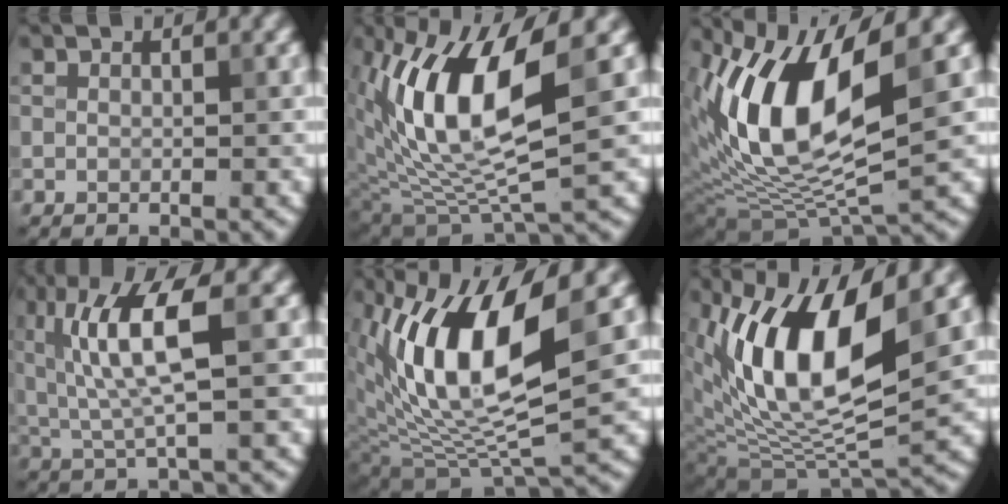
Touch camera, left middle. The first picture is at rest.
{"total": 10.3, "force": [2.5, 3.7, 9.3], "torque": [-0.187, -0.007, 0.047]}
{"total": 12.5, "force": [3.2, 5.2, 10.9], "torque": [-0.214, 0.000, 0.060]}
{"total": 6.2, "force": [1.4, 1.2, 6.0], "torque": [-0.121, 0.000, 0.029]}
{"total": 11.1, "force": [3.1, 4.2, 9.8], "torque": [-0.187, -0.010, 0.059]}
{"total": 11.9, "force": [4.2, 4.9, 10.0], "torque": [-0.180, -0.006, 0.082]}